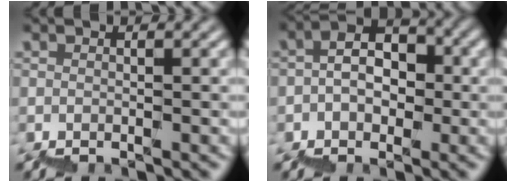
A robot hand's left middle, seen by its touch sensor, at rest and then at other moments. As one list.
[{"total": 2.9, "force": [-0.3, 2.3, 1.7], "torque": [-0.024, 0.012, -0.014]}]